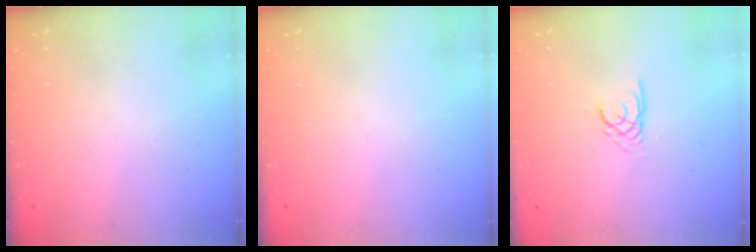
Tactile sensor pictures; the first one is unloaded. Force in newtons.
{"total": 0.0}
{"total": 2.4, "press": 2.4, "slide": 0.2}